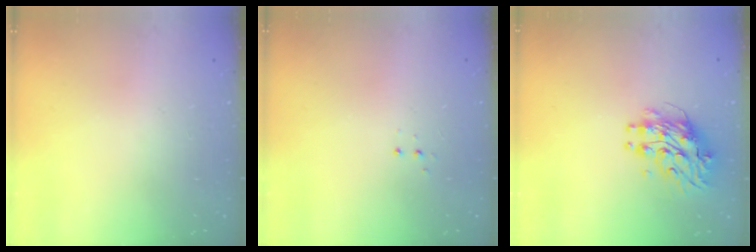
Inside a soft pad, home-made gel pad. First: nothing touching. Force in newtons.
{"total": 3.4, "press": 3.3, "slide": 0.7}
{"total": 9.4, "press": 9.3, "slide": 0.9}